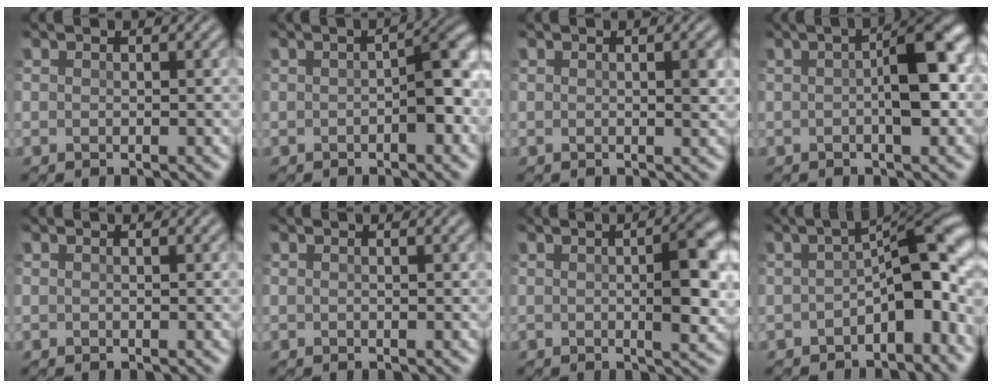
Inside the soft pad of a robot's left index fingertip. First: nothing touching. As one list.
[{"total": 4.7, "force": [-0.7, 2.0, 4.2], "torque": [-0.059, 0.008, -0.013]}, {"total": 1.3, "force": [0.2, 0.5, 1.1], "torque": [-0.022, -0.001, 0.005]}, {"total": 6.0, "force": [0.4, 2.0, 5.6], "torque": [-0.091, 0.012, 0.004]}, {"total": 0.0}, {"total": 0.0}, {"total": 5.4, "force": [-0.1, 2.2, 4.9], "torque": [-0.076, 0.001, 0.001]}, {"total": 10.2, "force": [-2.1, 5.1, 8.6], "torque": [-0.104, 0.003, -0.040]}]